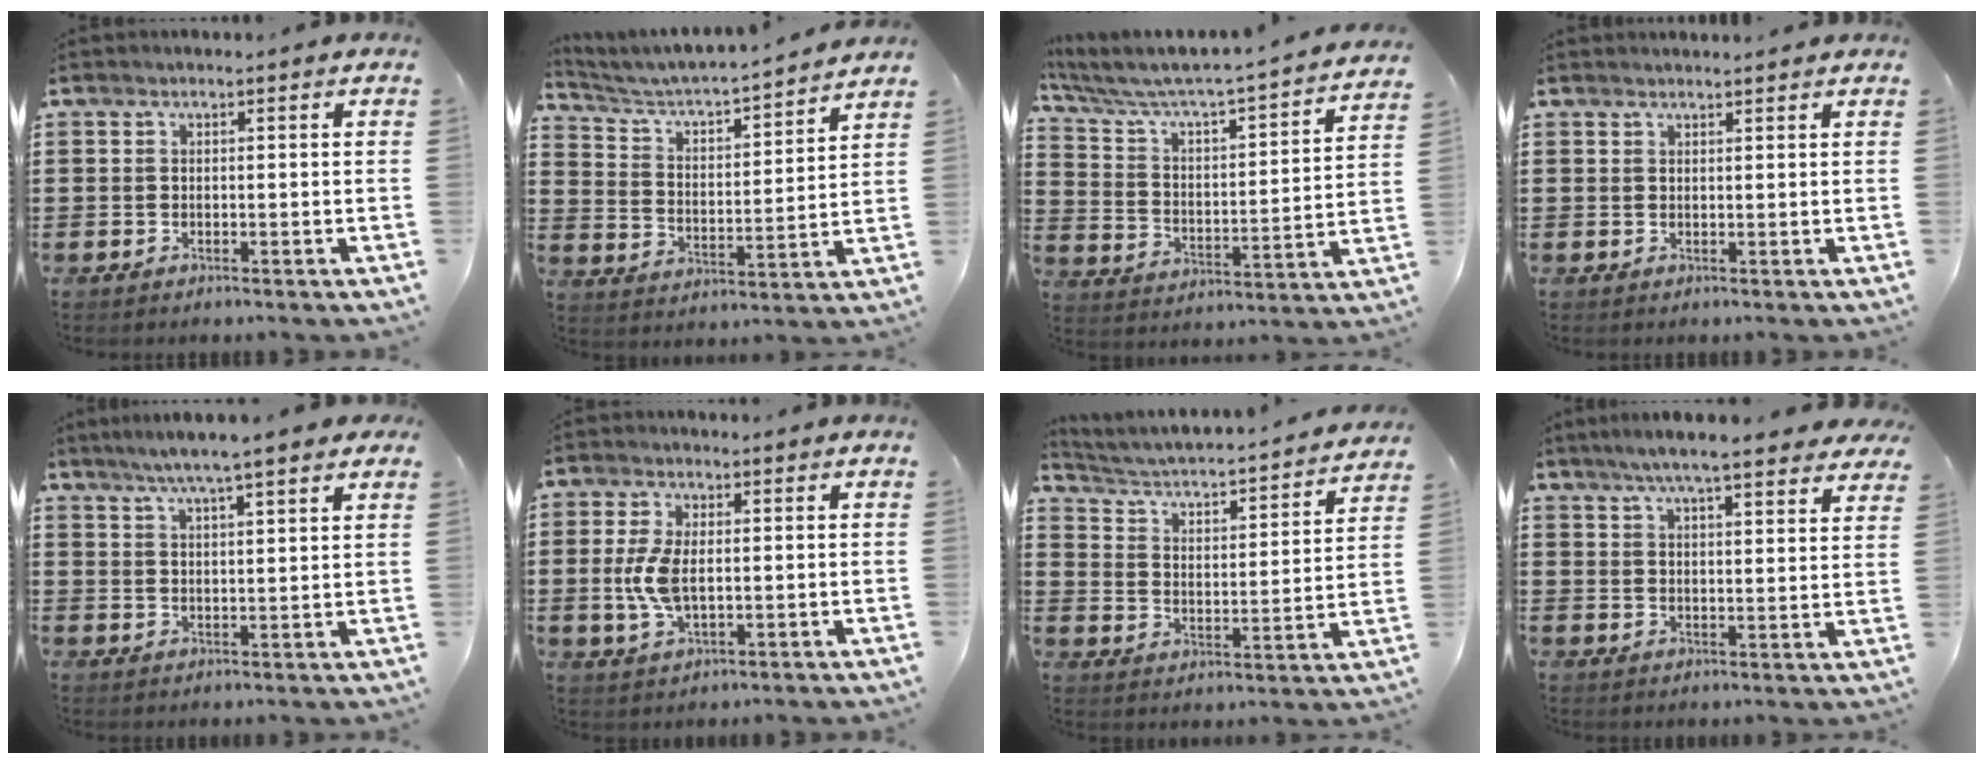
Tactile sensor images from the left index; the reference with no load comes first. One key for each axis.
{"total": 3.6, "fx": 3.4, "fy": 0.2, "fz": 1.2, "tx": -0.042, "ty": -0.034, "tz": 0.047}
{"total": 3.7, "fx": 3.4, "fy": 0.1, "fz": 1.6, "tx": -0.054, "ty": -0.046, "tz": 0.044}
{"total": 1.2, "fx": 1.1, "fy": -0.1, "fz": 0.1, "tx": -0.005, "ty": -0.003, "tz": 0.023}
{"total": 5.4, "fx": 4.4, "fy": -0.1, "fz": 3.1, "tx": -0.071, "ty": -0.010, "tz": 0.077}
{"total": 6.3, "fx": 0.2, "fy": 3.2, "fz": 5.4, "tx": -0.141, "ty": -0.004, "tz": -0.005}
{"total": 2.6, "fx": 2.4, "fy": 0.2, "fz": 1.0, "tx": -0.036, "ty": -0.032, "tz": 0.026}
{"total": 6.4, "fx": 5.7, "fy": 0.2, "fz": 3.0, "tx": -0.077, "ty": -0.017, "tz": 0.100}